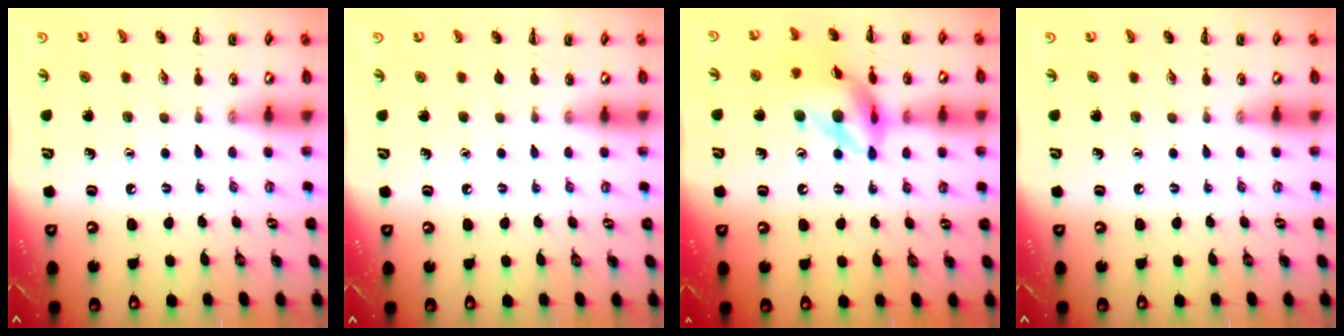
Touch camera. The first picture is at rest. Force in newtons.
{"total": 0.0}
{"total": 12.1, "press": 11.4, "slide": 3.9}
{"total": 0.0}